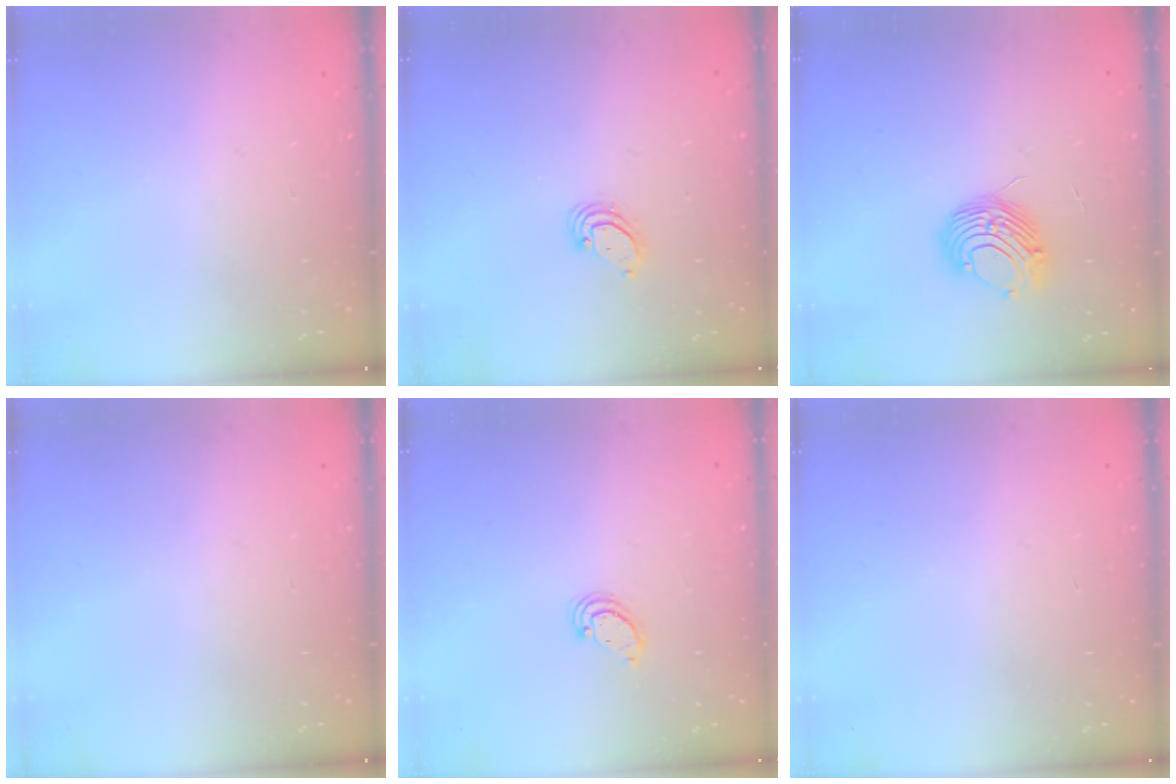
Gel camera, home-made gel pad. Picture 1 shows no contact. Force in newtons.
{"total": 2.9, "press": 2.9, "slide": 0.3}
{"total": 11.4, "press": 11.3, "slide": 1.1}
{"total": 0.0}
{"total": 2.6, "press": 2.6, "slide": 0.2}
{"total": 0.0}